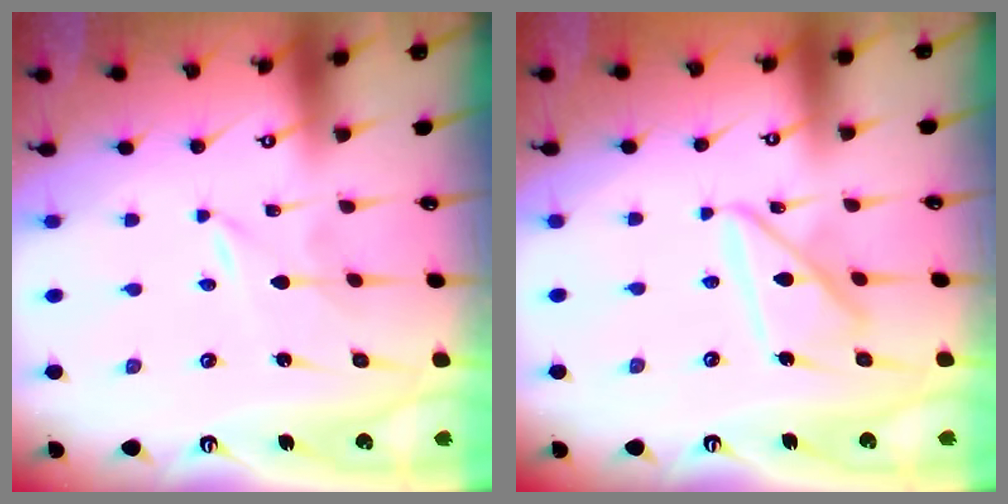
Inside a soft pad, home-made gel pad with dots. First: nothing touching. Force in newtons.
{"total": 13.2, "press": 13.1, "slide": 1.2}